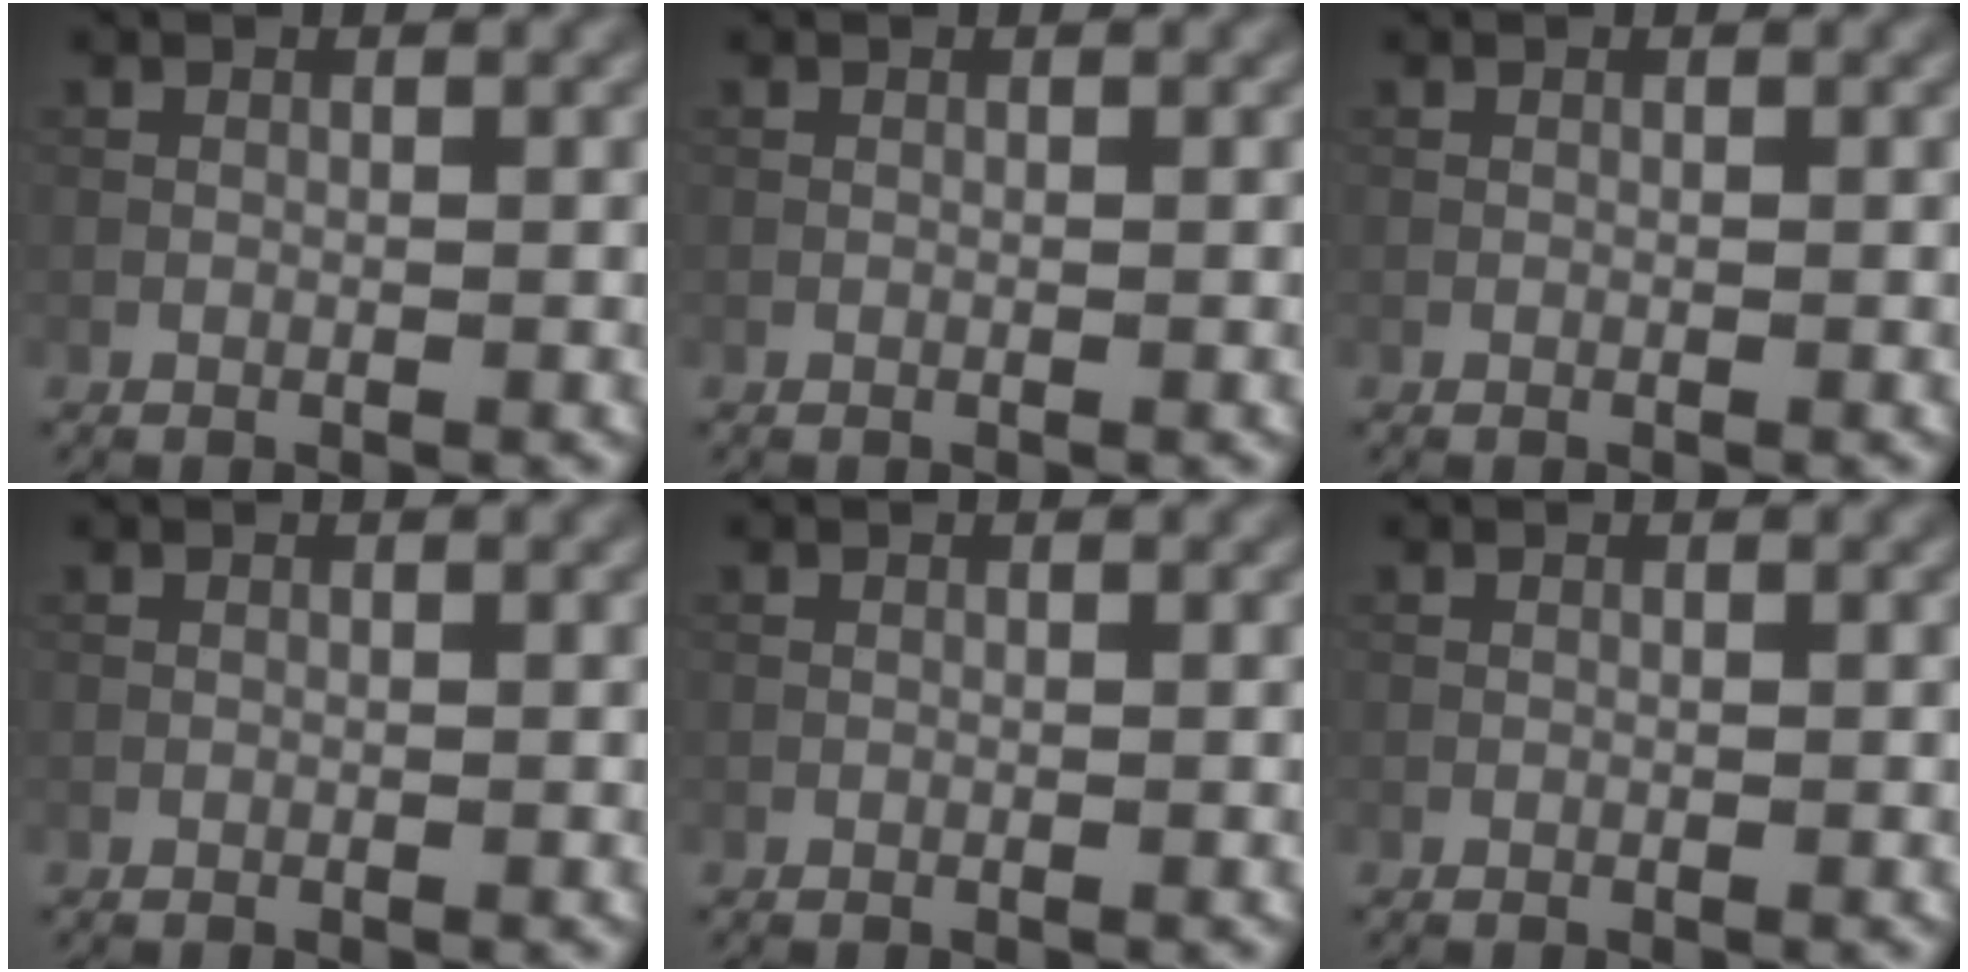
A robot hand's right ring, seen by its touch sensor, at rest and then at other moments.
{"total": 0.0}
{"total": 0.0}
{"total": 0.0}
{"total": 0.0}
{"total": 0.0}